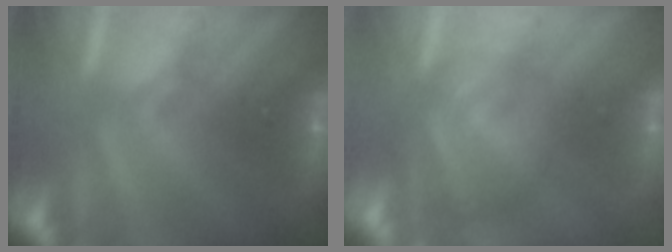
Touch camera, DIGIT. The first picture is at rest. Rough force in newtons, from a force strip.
{"total": 2.9}